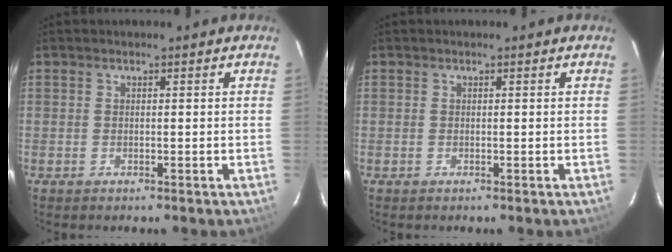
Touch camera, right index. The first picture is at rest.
{"total": 0.0}